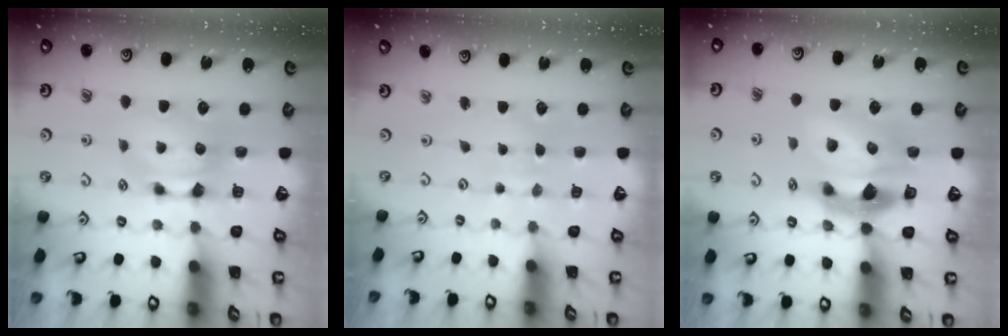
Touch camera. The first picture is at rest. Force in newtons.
{"total": 4.7, "press": 4.7, "slide": 0.2}
{"total": 10.0, "press": 9.8, "slide": 2.2}